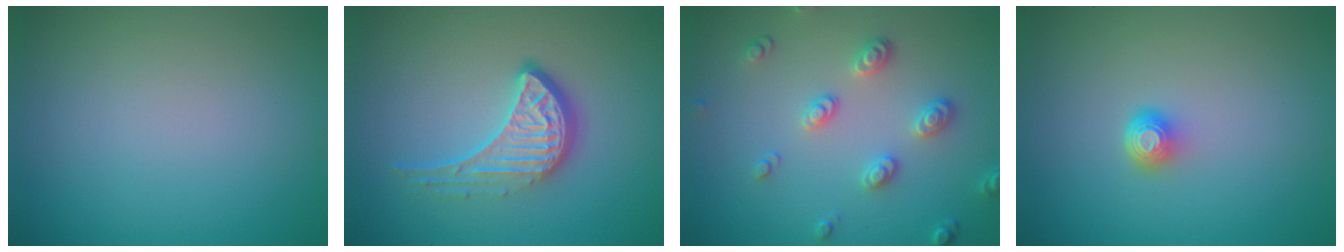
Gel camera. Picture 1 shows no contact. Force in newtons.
{"total": 4.6, "press": 3.3, "slide": 3.2}
{"total": 3.1, "press": 2.7, "slide": 1.4}
{"total": 1.7, "press": 1.2, "slide": 1.2}